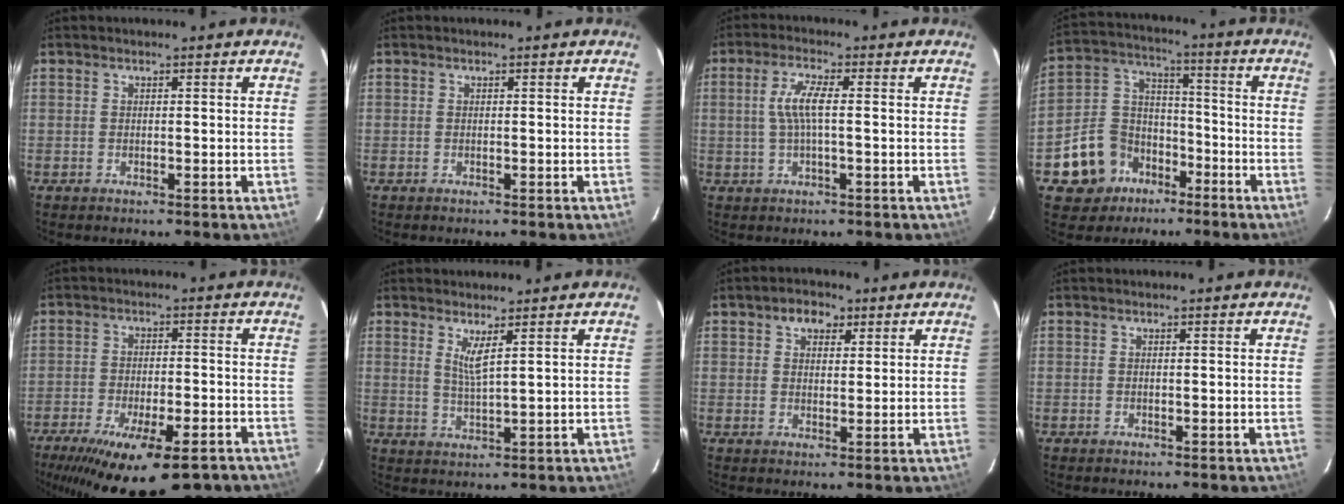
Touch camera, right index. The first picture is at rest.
{"total": 0.0}
{"total": 5.2, "force": [0.2, 0.9, 5.1], "torque": [-0.101, 0.004, 0.007]}
{"total": 12.0, "force": [-6.9, 9.3, 3.0], "torque": [-0.082, 0.047, -0.105]}
{"total": 19.8, "force": [-14.0, 5.8, 12.7], "torque": [-0.236, -0.056, -0.202]}
{"total": 3.3, "force": [1.9, -0.1, 2.7], "torque": [-0.055, -0.012, 0.033]}
{"total": 4.2, "force": [2.2, 3.0, 2.0], "torque": [-0.026, 0.013, 0.034]}
{"total": 0.0}